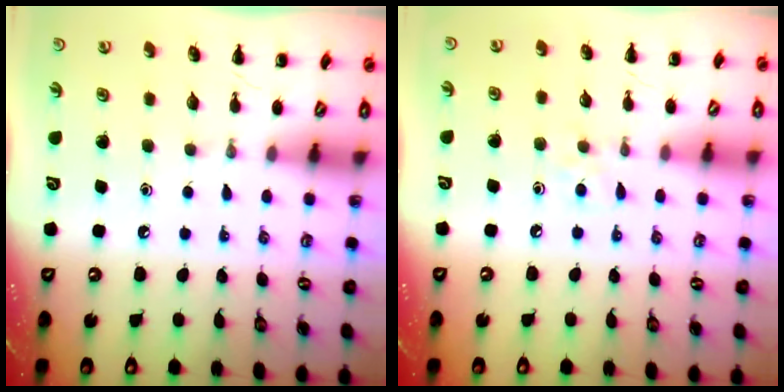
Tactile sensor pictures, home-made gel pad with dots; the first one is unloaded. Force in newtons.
{"total": 4.3, "press": 4.1, "slide": 1.2}